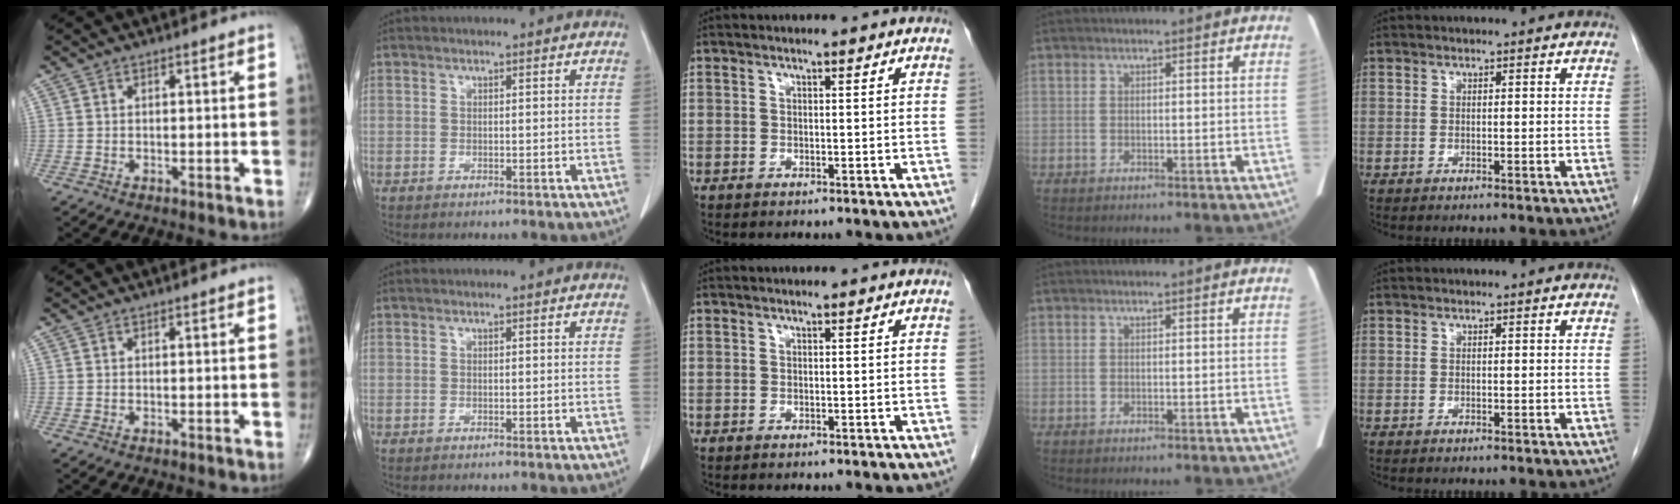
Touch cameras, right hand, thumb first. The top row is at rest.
{}